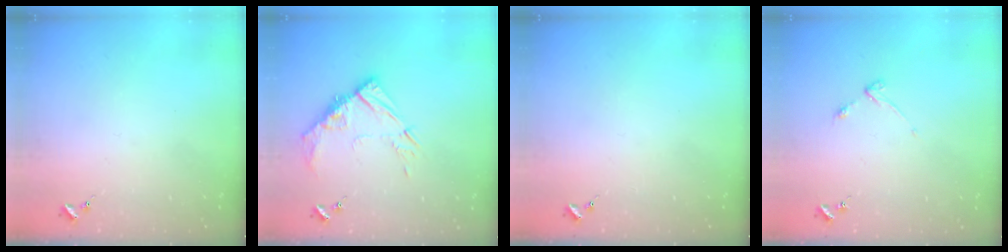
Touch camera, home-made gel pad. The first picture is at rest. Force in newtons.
{"total": 10.6, "press": 10.6, "slide": 0.5}
{"total": 0.0}
{"total": 2.9, "press": 2.8, "slide": 0.4}